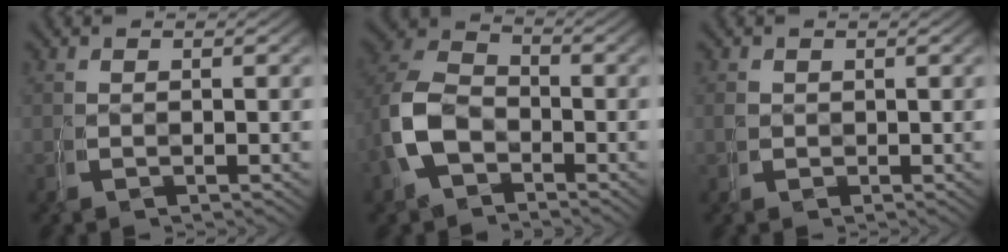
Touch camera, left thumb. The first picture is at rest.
{"total": 6.1, "force": [-0.8, 5.3, 2.9], "torque": [-0.074, -0.010, -0.020]}
{"total": 1.1, "force": [0.1, 0.8, -0.7], "torque": [0.012, -0.002, 0.002]}